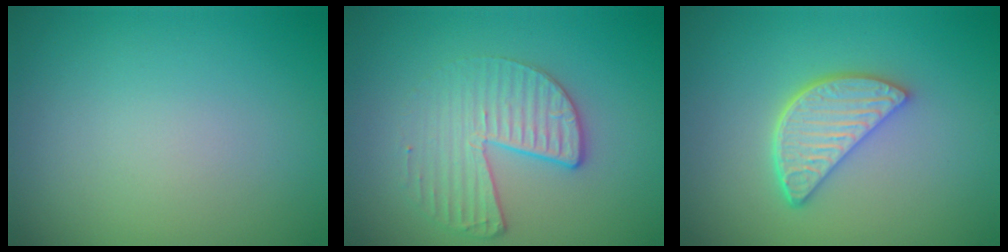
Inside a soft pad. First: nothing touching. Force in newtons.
{"total": 3.4, "press": 2.8, "slide": 1.8}
{"total": 3.9, "press": 3.2, "slide": 2.3}